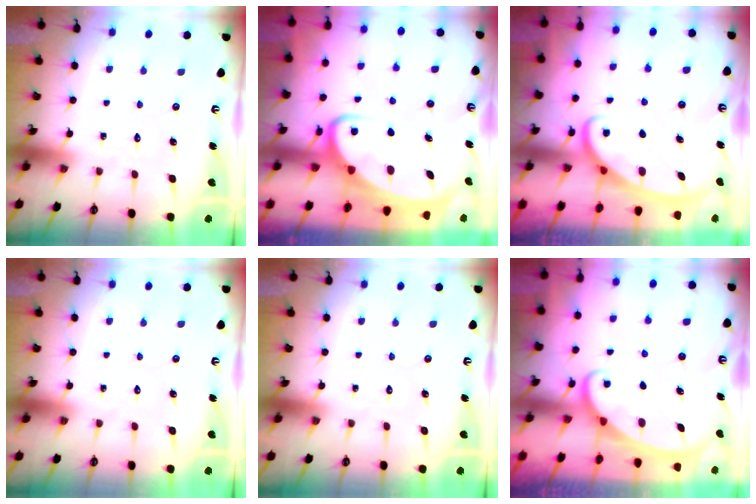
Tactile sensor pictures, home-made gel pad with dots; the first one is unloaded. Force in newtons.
{"total": 5.2, "press": 5.1, "slide": 0.8}
{"total": 2.5, "press": 2.5, "slide": 0.4}
{"total": 0.0}
{"total": 0.0}
{"total": 2.2, "press": 2.2, "slide": 0.3}